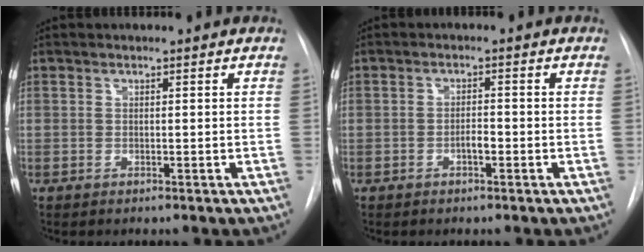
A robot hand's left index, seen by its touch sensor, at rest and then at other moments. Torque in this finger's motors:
{"motor_torque": [0.31, 0.40, 0.01, 0.01]}